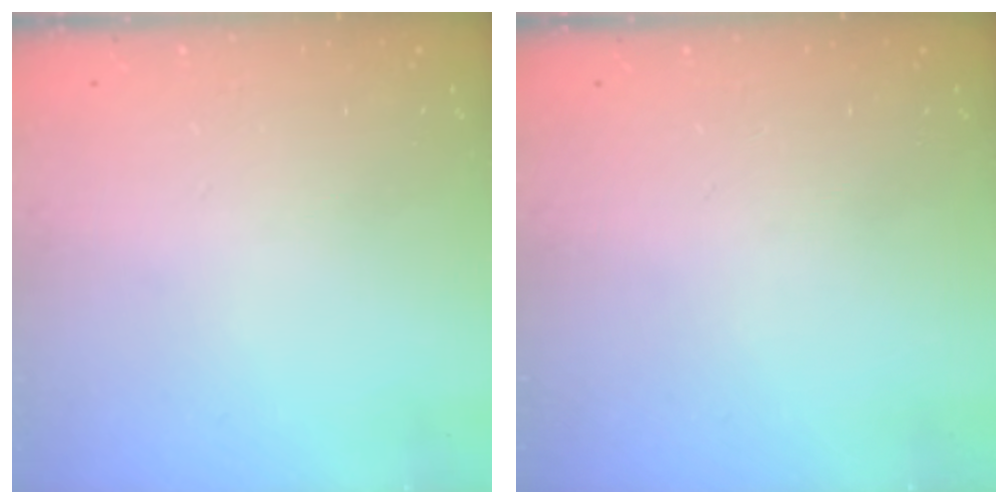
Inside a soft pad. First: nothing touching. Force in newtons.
{"total": 0.0}